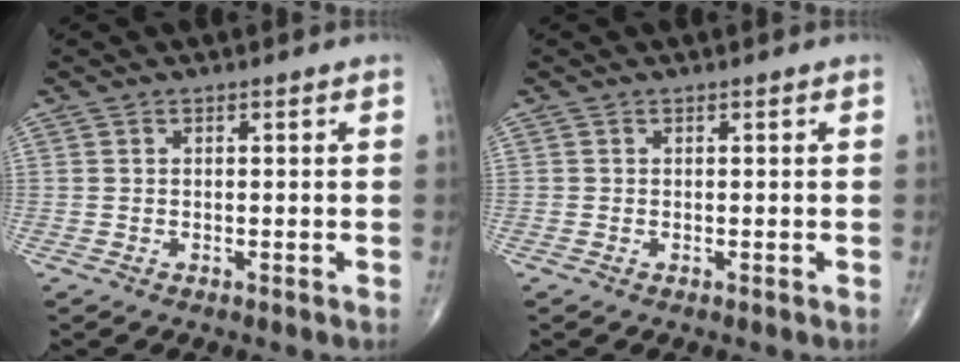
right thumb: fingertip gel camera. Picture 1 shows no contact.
{"total": 0.0}